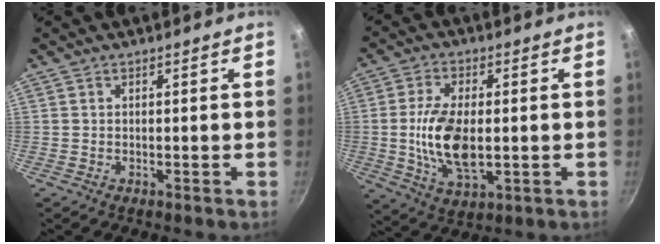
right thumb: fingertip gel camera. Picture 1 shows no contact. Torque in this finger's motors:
{"motor_torque": [1.78, 1.64, 1.46, -0.53, 0.12]}